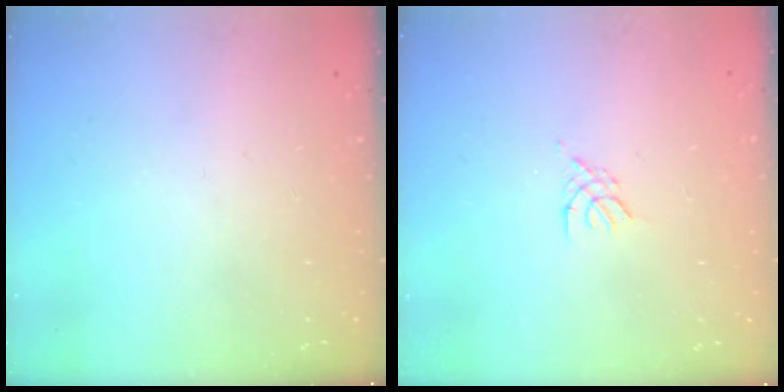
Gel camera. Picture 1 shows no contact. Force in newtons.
{"total": 2.6, "press": 2.5, "slide": 0.6}